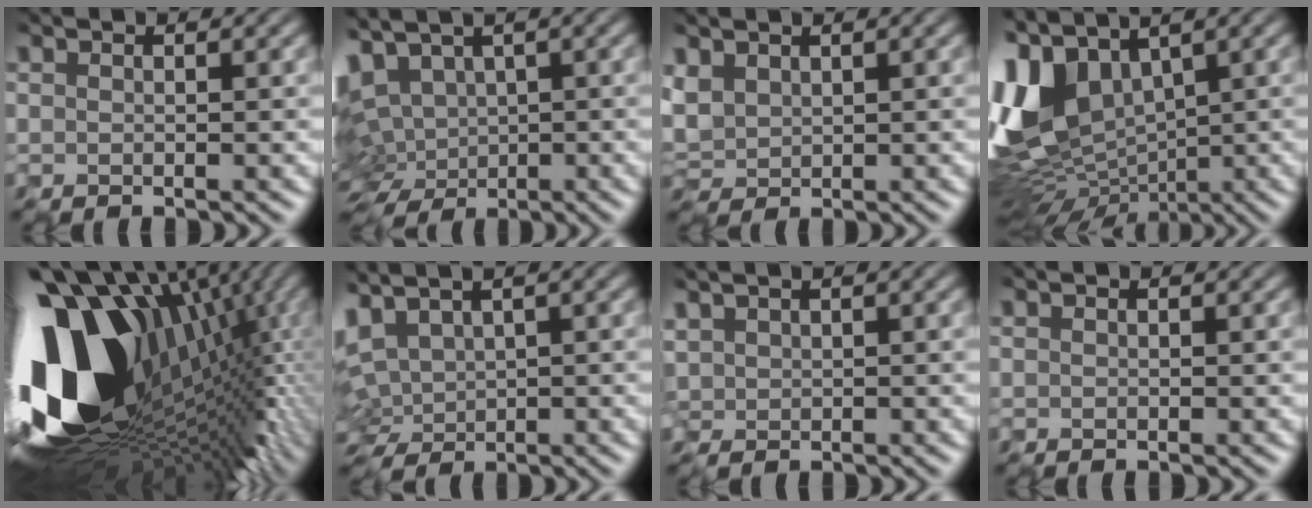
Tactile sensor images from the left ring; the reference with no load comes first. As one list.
[{"total": 6.8, "force": [-1.0, 4.7, 4.8], "torque": [-0.087, -0.019, -0.004]}, {"total": 2.3, "force": [1.0, 1.7, 1.2], "torque": [-0.039, 0.006, 0.020]}, {"total": 11.0, "force": [1.0, 6.8, 8.7], "torque": [-0.213, 0.004, 0.026]}, {"total": 19.1, "force": [-0.8, 11.8, 15.0], "torque": [-0.298, -0.048, 0.011]}, {"total": 4.9, "force": [0.9, 3.2, 3.6], "torque": [-0.091, 0.002, 0.018]}, {"total": 1.1, "force": [0.6, 0.9, 0.2], "torque": [-0.012, 0.004, 0.016]}, {"total": 0.0}]